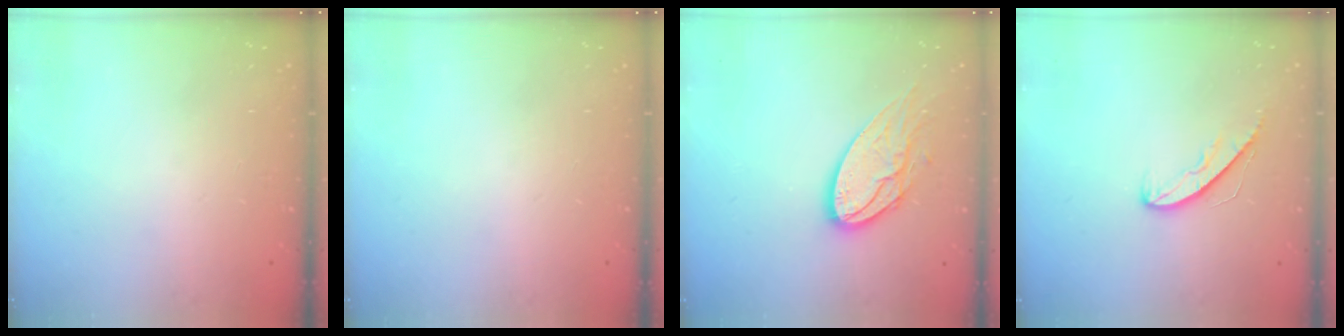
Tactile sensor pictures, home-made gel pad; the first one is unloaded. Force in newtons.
{"total": 0.0}
{"total": 15.1, "press": 15.0, "slide": 1.3}
{"total": 5.7, "press": 5.7, "slide": 0.5}